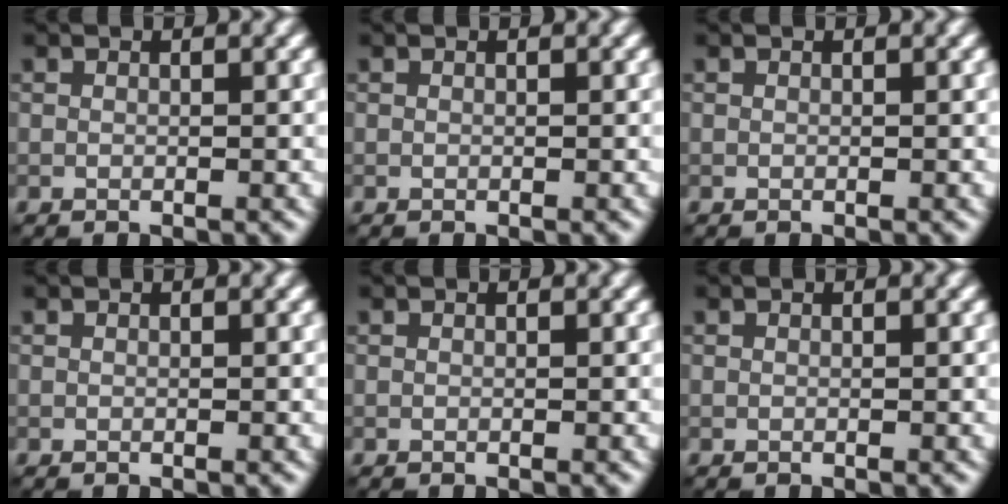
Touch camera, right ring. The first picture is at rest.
{"total": 0.0}
{"total": 0.0}
{"total": 0.0}
{"total": 0.0}
{"total": 0.0}